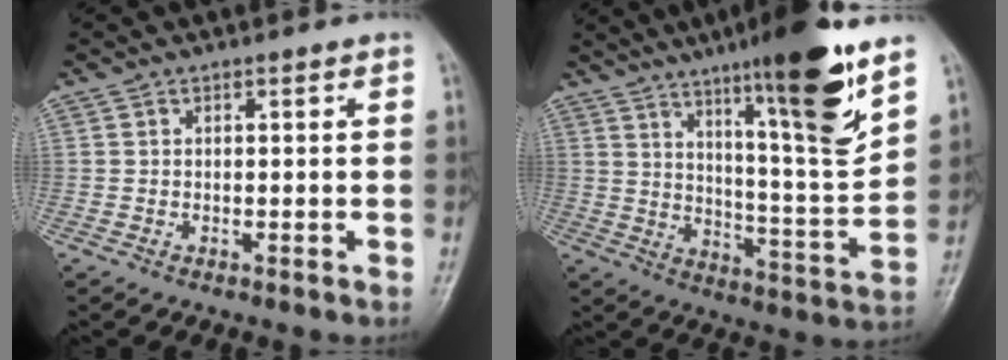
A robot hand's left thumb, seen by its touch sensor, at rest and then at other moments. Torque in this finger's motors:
{"motor_torque": [3.08, 1.47, 1.66, -1.11, 0.51]}